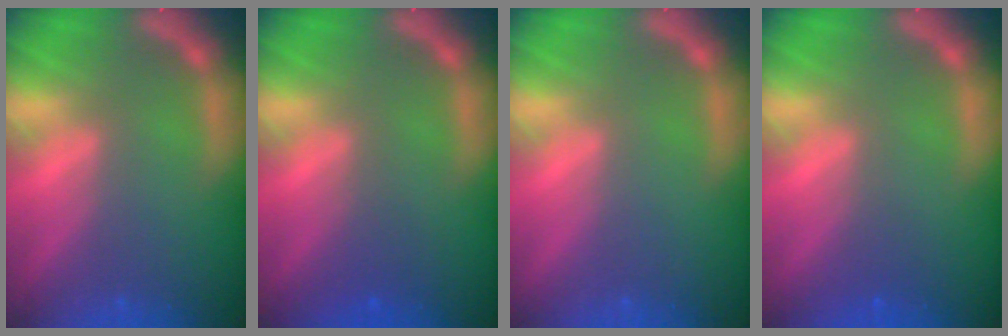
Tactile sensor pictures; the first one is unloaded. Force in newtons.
{"total": 1.5}
{"total": 0.0}
{"total": 1.0}